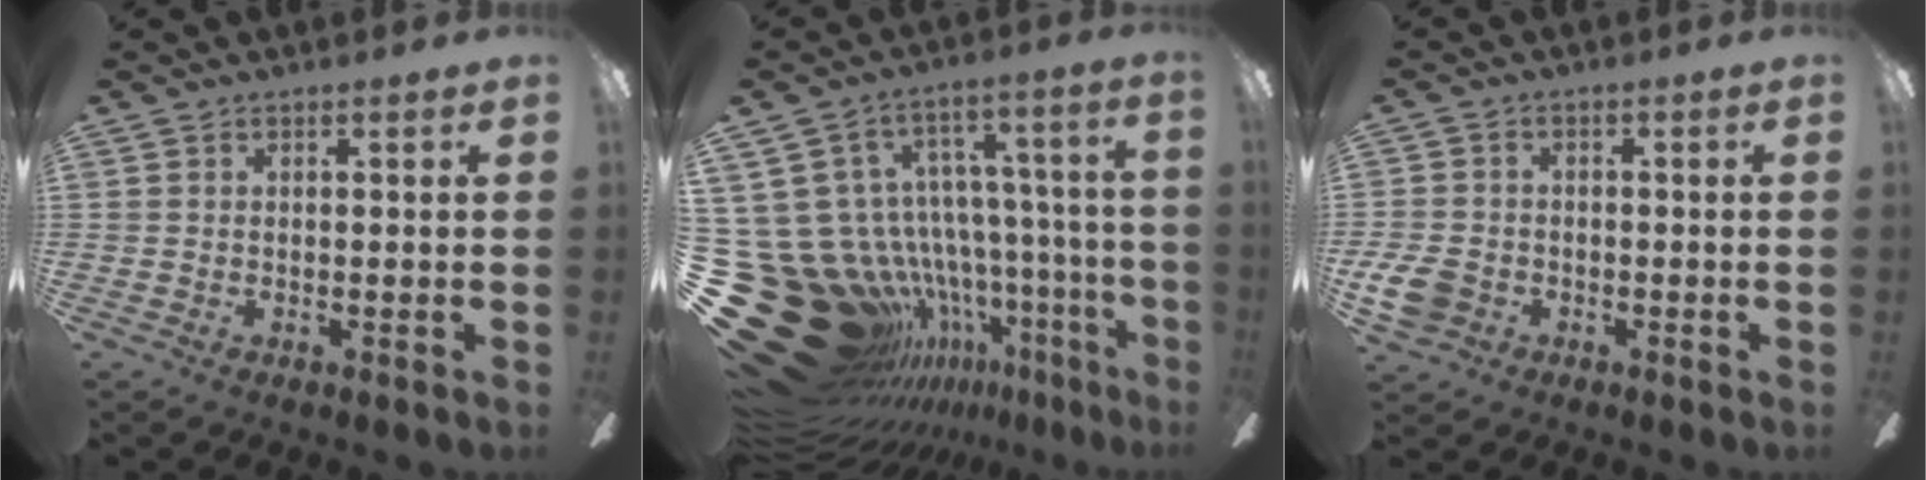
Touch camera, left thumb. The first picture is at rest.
{"total": 24.0, "force": [-11.2, 17.3, 12.2], "torque": [-0.200, 0.010, -0.100]}
{"total": 6.3, "force": [-2.2, 5.0, 3.1], "torque": [-0.075, 0.016, -0.039]}